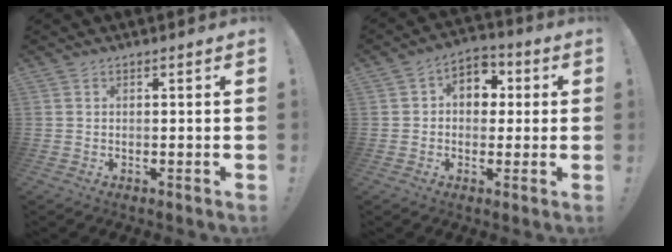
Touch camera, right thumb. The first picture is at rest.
{"total": 7.5, "force": [0.8, 6.3, 4.0], "torque": [-0.052, 0.005, 0.021]}